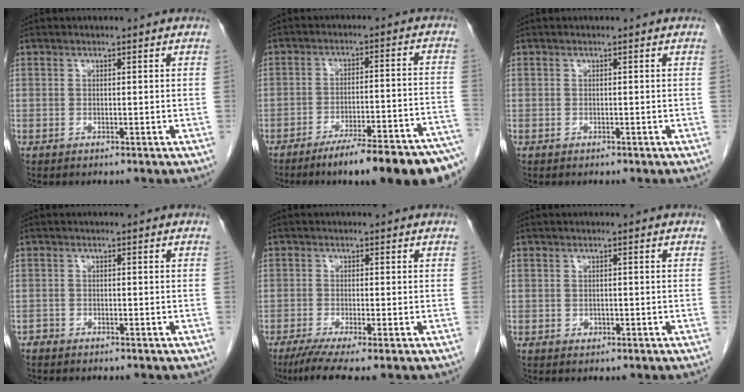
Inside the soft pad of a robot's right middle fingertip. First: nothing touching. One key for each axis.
{"total": 18.1, "fx": -14.6, "fy": 0.6, "fz": 10.7, "tx": -0.080, "ty": 0.013, "tz": -0.204}
{"total": 0.0}
{"total": 1.3, "fx": -1.1, "fy": 0.5, "fz": -0.1, "tx": 0.000, "ty": 0.002, "tz": -0.023}
{"total": 5.9, "fx": -4.1, "fy": -0.1, "fz": 4.2, "tx": -0.067, "ty": -0.018, "tz": -0.070}
{"total": 0.7, "fx": -0.2, "fy": 0.7, "fz": 0.3, "tx": -0.001, "ty": 0.002, "tz": -0.002}